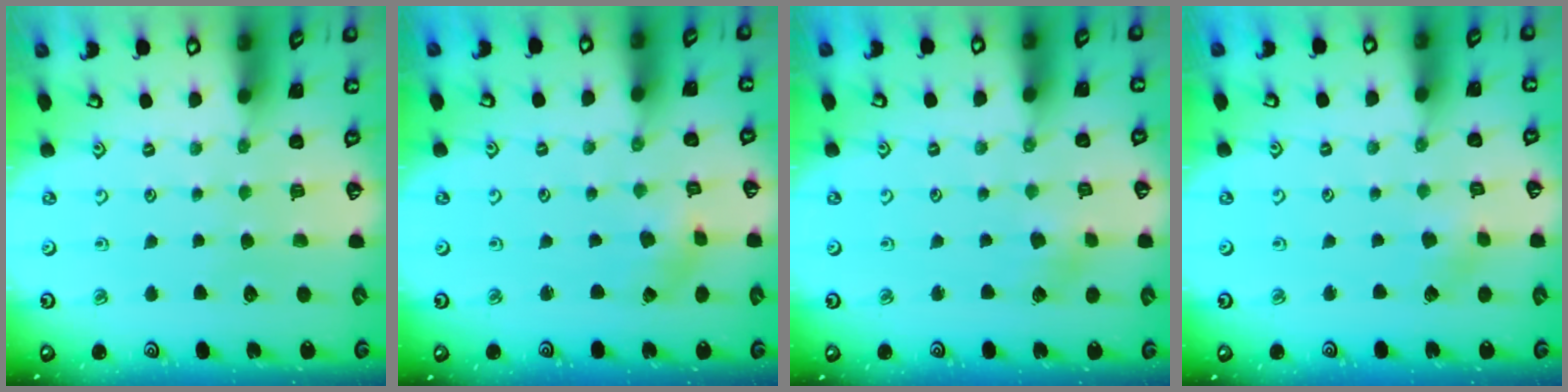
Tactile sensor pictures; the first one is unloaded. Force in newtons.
{"total": 1.2, "press": 1.2, "slide": 0.2}
{"total": 3.3, "press": 3.3, "slide": 0.3}
{"total": 2.2, "press": 2.2, "slide": 0.2}